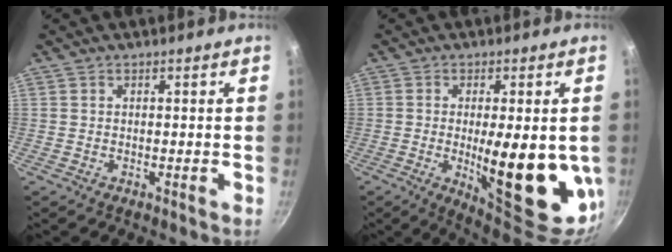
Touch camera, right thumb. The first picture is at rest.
{"total": 19.9, "force": [-2.5, 6.7, 18.5], "torque": [-0.234, -0.020, -0.020]}